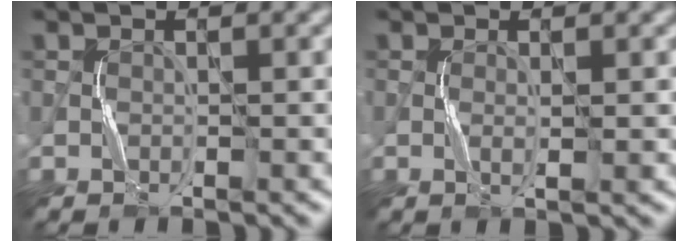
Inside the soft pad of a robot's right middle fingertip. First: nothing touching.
{"total": 0.8, "force": [0.0, -0.1, 0.8], "torque": [-0.021, -0.002, 0.002]}